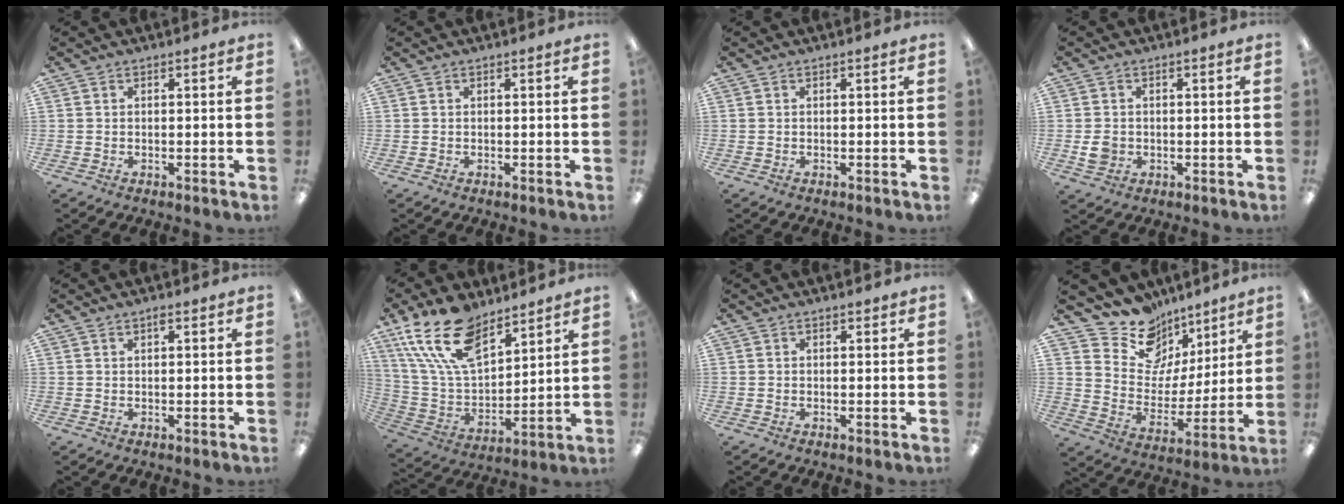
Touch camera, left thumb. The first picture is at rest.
{"total": 0.0}
{"total": 0.0}
{"total": 3.6, "force": [-0.2, 3.2, 1.8], "torque": [-0.013, 0.000, -0.004]}
{"total": 1.2, "force": [0.8, 0.5, 0.8], "torque": [-0.009, -0.001, 0.012]}
{"total": 19.3, "force": [12.7, 9.6, 11.0], "torque": [-0.227, -0.057, 0.234]}
{"total": 0.7, "force": [0.4, 0.5, 0.3], "torque": [-0.006, 0.001, 0.008]}
{"total": 14.1, "force": [10.3, 9.1, 3.0], "torque": [-0.072, -0.086, 0.196]}